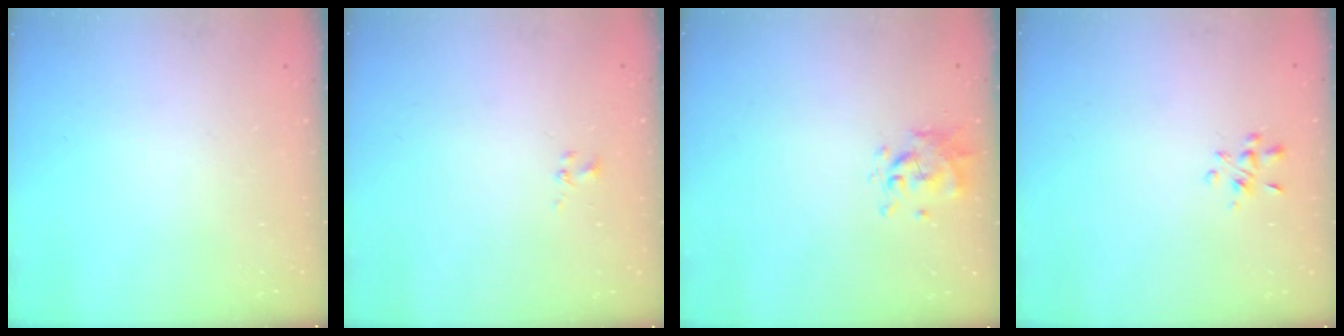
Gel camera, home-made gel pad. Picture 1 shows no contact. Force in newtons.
{"total": 0.8, "press": 0.8, "slide": 0.3}
{"total": 0.9, "press": 0.9, "slide": 0.2}
{"total": 3.0, "press": 2.9, "slide": 0.8}